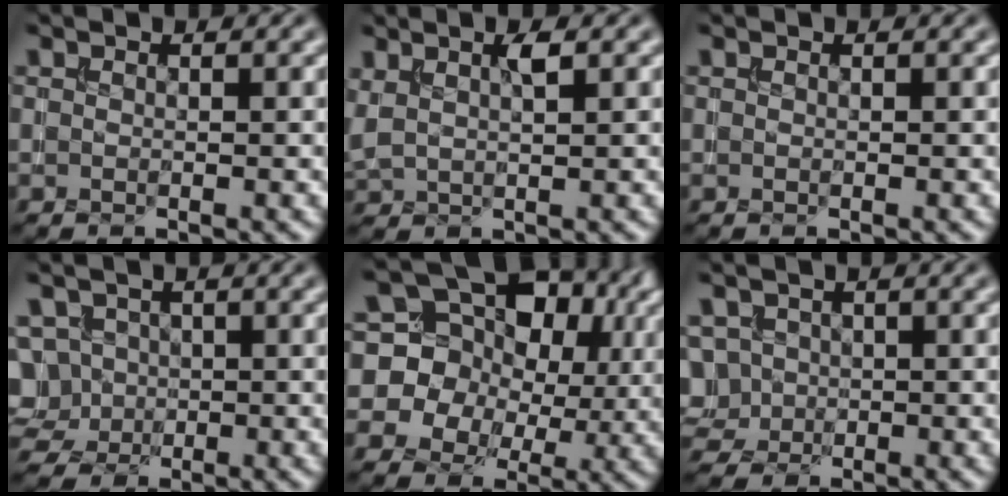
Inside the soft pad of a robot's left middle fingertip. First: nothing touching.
{"total": 2.1, "force": [1.0, 0.6, 1.7], "torque": [-0.036, 0.002, 0.024]}
{"total": 0.0}
{"total": 6.3, "force": [0.4, 5.6, 2.7], "torque": [-0.055, 0.029, -0.007]}
{"total": 15.7, "force": [4.8, 12.8, 7.7], "torque": [-0.152, 0.036, 0.074]}
{"total": 4.4, "force": [-0.1, 4.0, 1.8], "torque": [-0.043, 0.021, -0.004]}